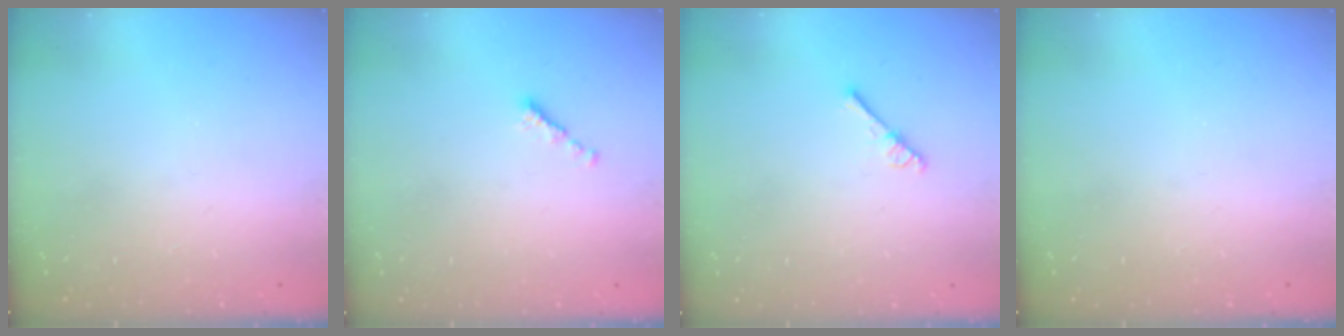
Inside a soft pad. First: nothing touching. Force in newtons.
{"total": 0.0}
{"total": 2.6, "press": 2.6, "slide": 0.3}
{"total": 0.0}